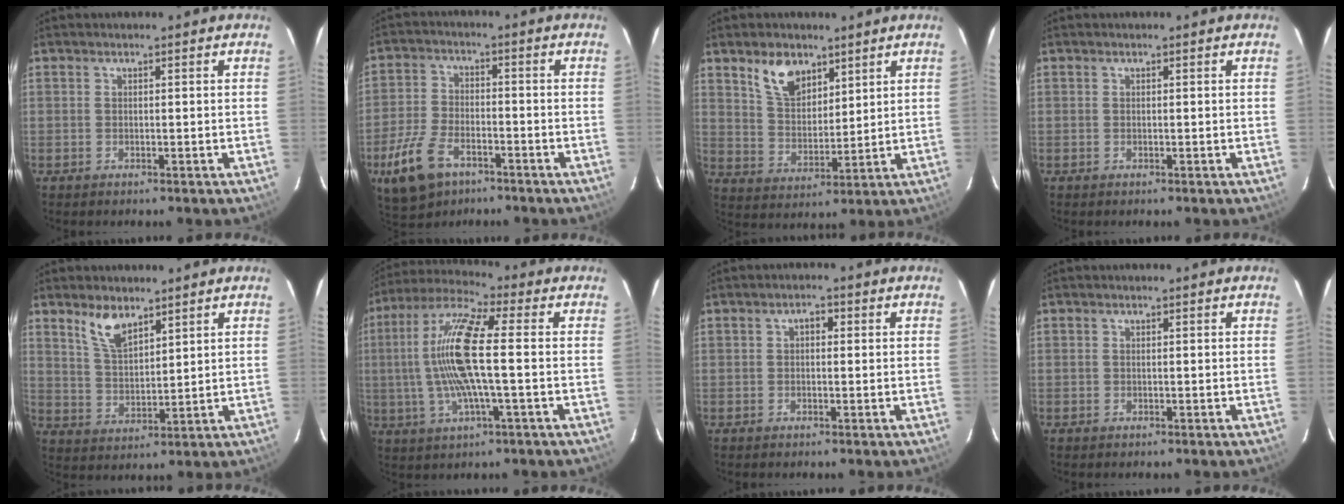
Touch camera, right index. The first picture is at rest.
{"total": 10.9, "force": [-6.3, 6.1, 6.5], "torque": [-0.158, -0.009, -0.116]}
{"total": 9.0, "force": [5.6, 5.2, 4.8], "torque": [-0.085, 0.011, 0.113]}
{"total": 0.0}
{"total": 7.0, "force": [4.9, 2.9, 4.1], "torque": [-0.075, 0.002, 0.102]}
{"total": 14.5, "force": [0.0, 2.1, 14.4], "torque": [-0.282, 0.008, -0.007]}
{"total": 1.9, "force": [0.3, 1.3, 1.3], "torque": [-0.021, 0.008, 0.002]}
{"total": 0.0}